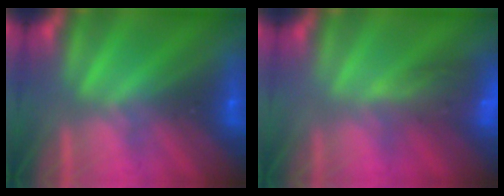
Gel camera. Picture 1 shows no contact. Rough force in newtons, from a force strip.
{"total": 8.3}